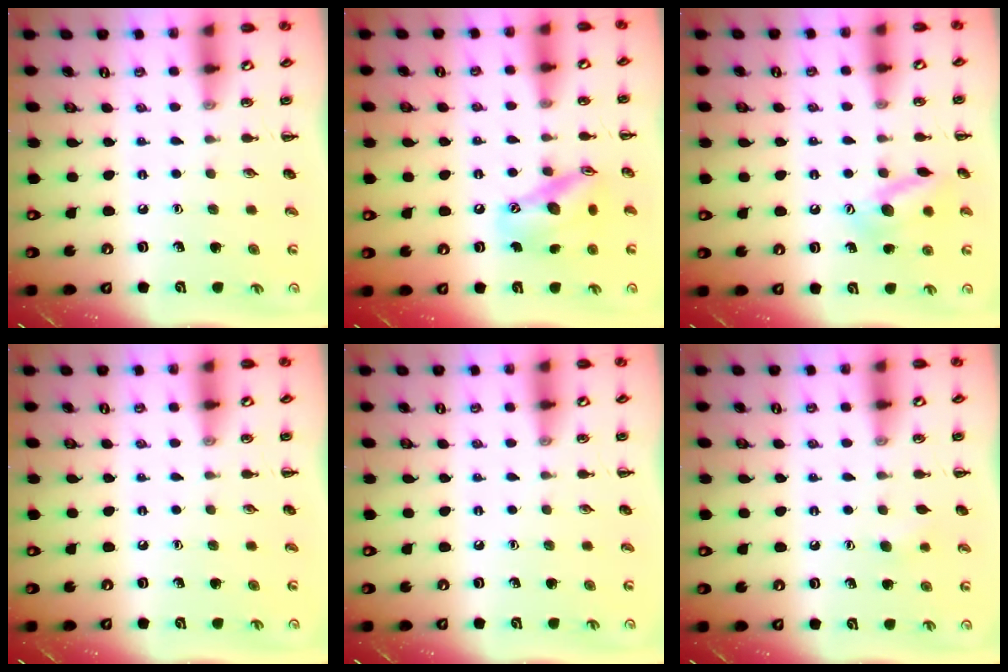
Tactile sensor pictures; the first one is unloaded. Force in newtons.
{"total": 14.4, "press": 14.1, "slide": 2.8}
{"total": 12.9, "press": 12.9, "slide": 0.7}
{"total": 0.0}
{"total": 0.0}
{"total": 3.9, "press": 3.7, "slide": 1.1}